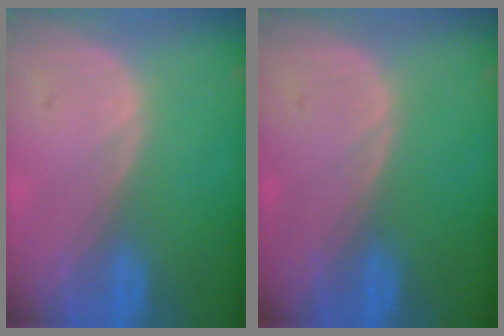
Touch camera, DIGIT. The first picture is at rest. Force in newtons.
{"total": 0.0}